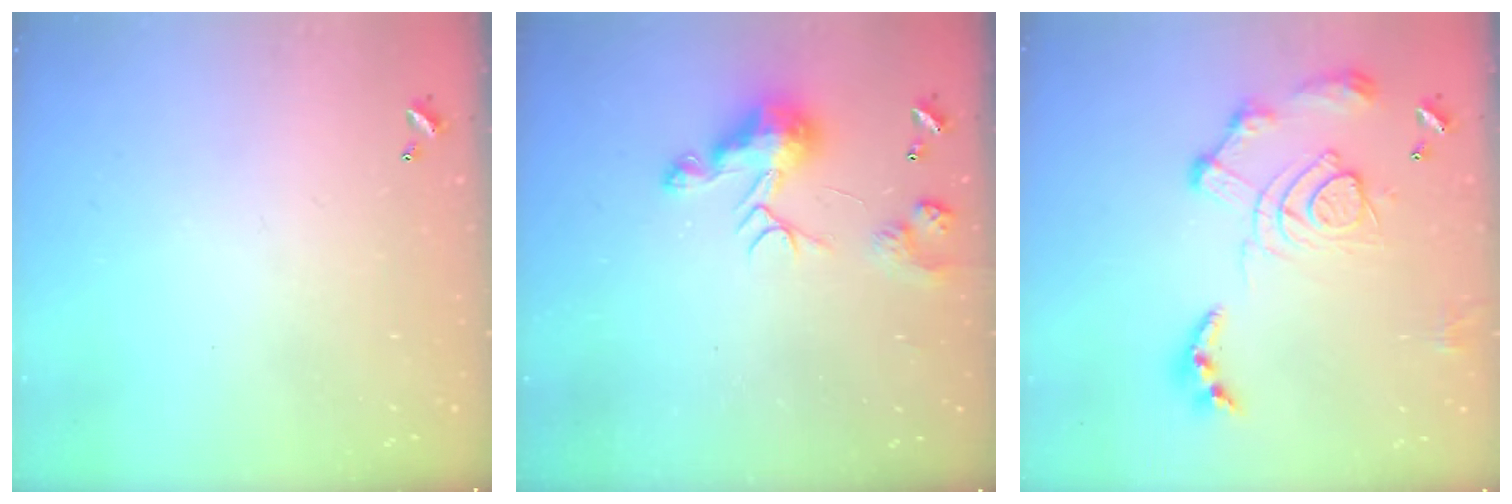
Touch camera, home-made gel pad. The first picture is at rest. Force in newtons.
{"total": 8.7, "press": 8.6, "slide": 0.2}
{"total": 15.6, "press": 15.5, "slide": 1.6}